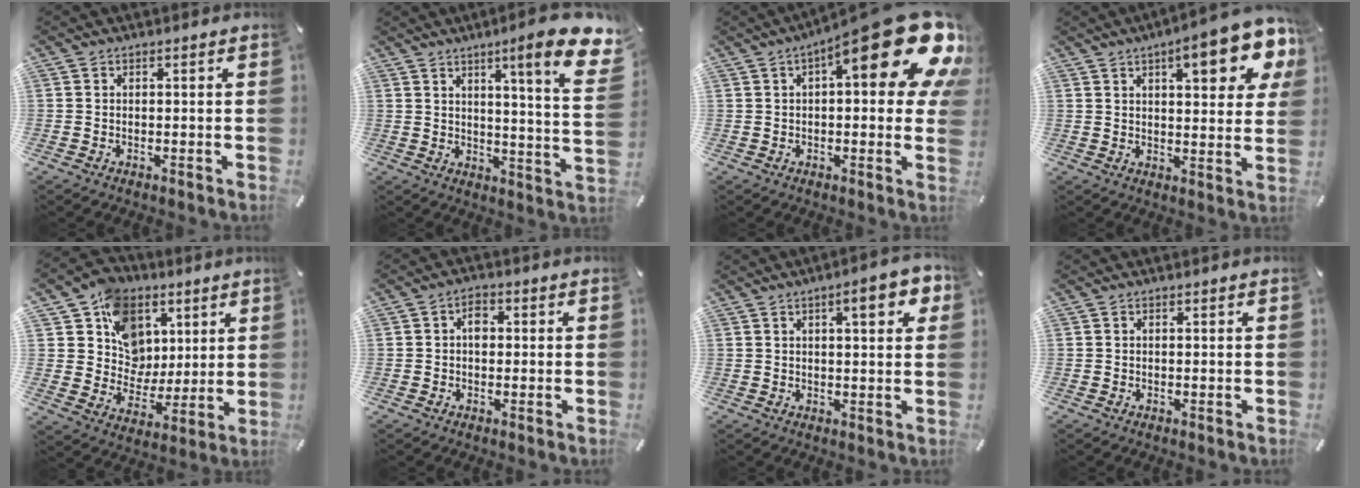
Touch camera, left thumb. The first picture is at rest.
{"total": 15.4, "force": [8.5, 2.0, 12.6], "torque": [-0.181, -0.054, 0.125]}
{"total": 23.9, "force": [10.4, 7.7, 20.1], "torque": [-0.263, -0.076, 0.165]}
{"total": 15.1, "force": [7.9, 5.0, 11.9], "torque": [-0.155, -0.035, 0.123]}
{"total": 14.0, "force": [5.0, 12.3, 4.5], "torque": [-0.079, -0.031, 0.099]}
{"total": 3.1, "force": [0.1, 2.1, 2.2], "torque": [-0.028, 0.002, -0.003]}
{"total": 7.9, "force": [3.6, 2.3, 6.7], "torque": [-0.093, -0.007, 0.052]}
{"total": 0.0}